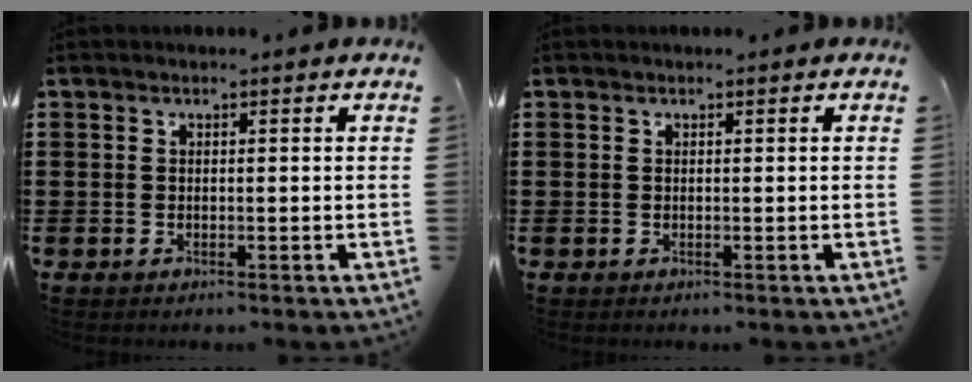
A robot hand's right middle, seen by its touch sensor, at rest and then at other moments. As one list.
[{"total": 0.0}]